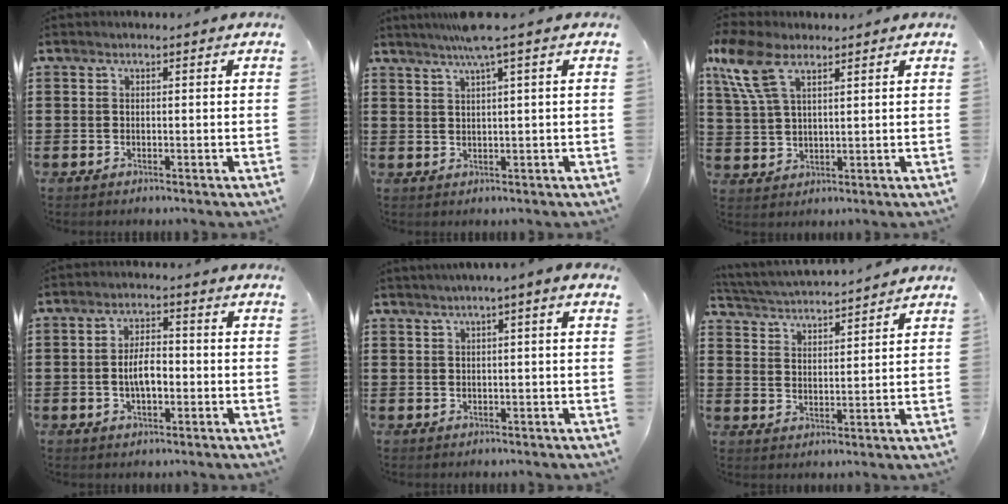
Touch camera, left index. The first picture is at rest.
{"total": 4.3, "force": [2.5, -0.6, 3.4], "torque": [-0.070, 0.001, 0.043]}
{"total": 8.4, "force": [4.8, 3.8, 5.8], "torque": [-0.139, 0.006, 0.088]}
{"total": 4.9, "force": [-0.7, 2.0, 4.4], "torque": [-0.085, 0.004, -0.016]}
{"total": 1.4, "force": [0.3, -0.1, 1.3], "torque": [-0.024, -0.003, 0.006]}
{"total": 3.8, "force": [3.8, -0.1, 0.4], "torque": [-0.029, -0.026, 0.063]}